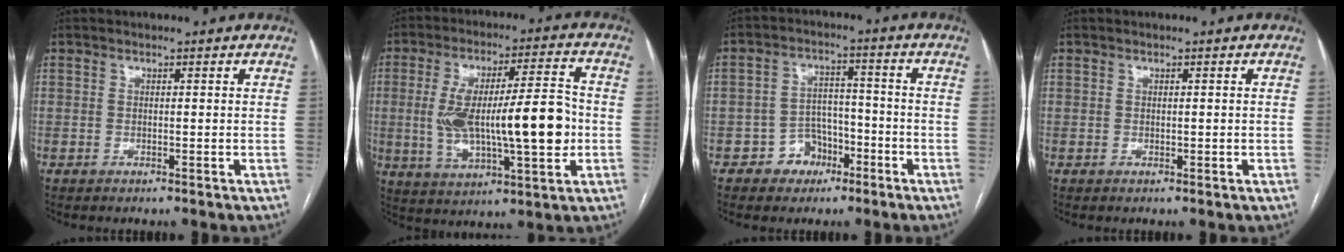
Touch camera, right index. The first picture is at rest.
{"total": 17.2, "force": [-1.1, 4.0, 16.7], "torque": [-0.302, 0.021, -0.006]}
{"total": 5.8, "force": [-3.2, 4.6, 1.6], "torque": [-0.022, 0.021, -0.044]}
{"total": 0.0}